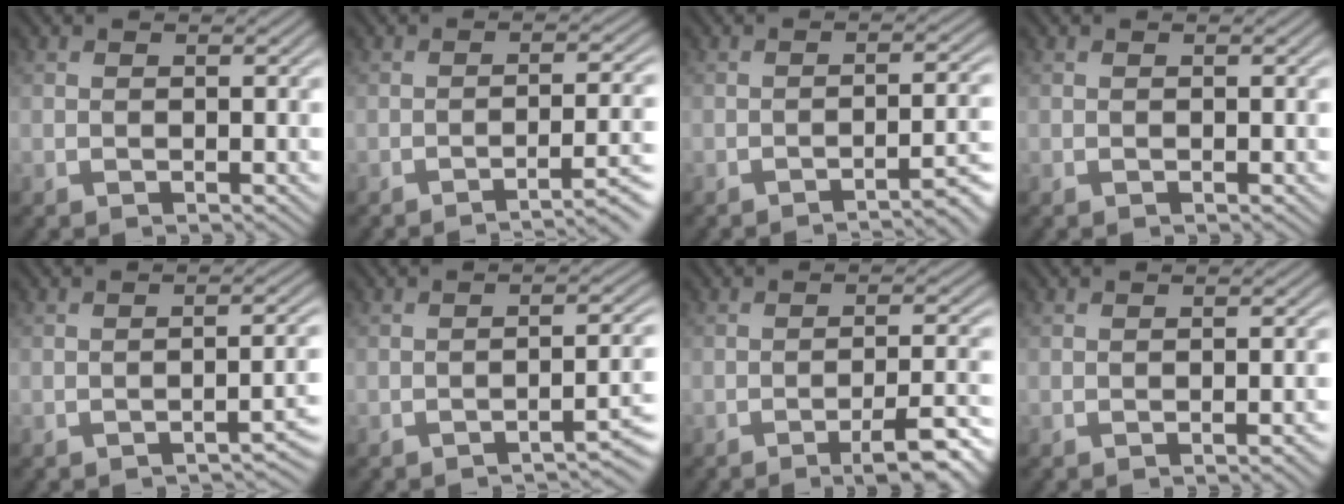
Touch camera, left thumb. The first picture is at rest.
{"total": 5.7, "force": [-3.3, 0.9, 4.5], "torque": [-0.061, 0.009, -0.054]}
{"total": 4.6, "force": [-3.1, 0.8, 3.3], "torque": [-0.034, 0.013, -0.054]}
{"total": 0.0}
{"total": 3.3, "force": [-2.2, 0.6, 2.4], "torque": [-0.027, 0.010, -0.038]}
{"total": 4.1, "force": [-2.7, 0.7, 3.1], "torque": [-0.034, 0.015, -0.050]}
{"total": 7.0, "force": [-4.3, 1.2, 5.4], "torque": [-0.076, 0.006, -0.067]}
{"total": 1.7, "force": [-0.8, 0.3, 1.5], "torque": [-0.015, 0.005, -0.015]}